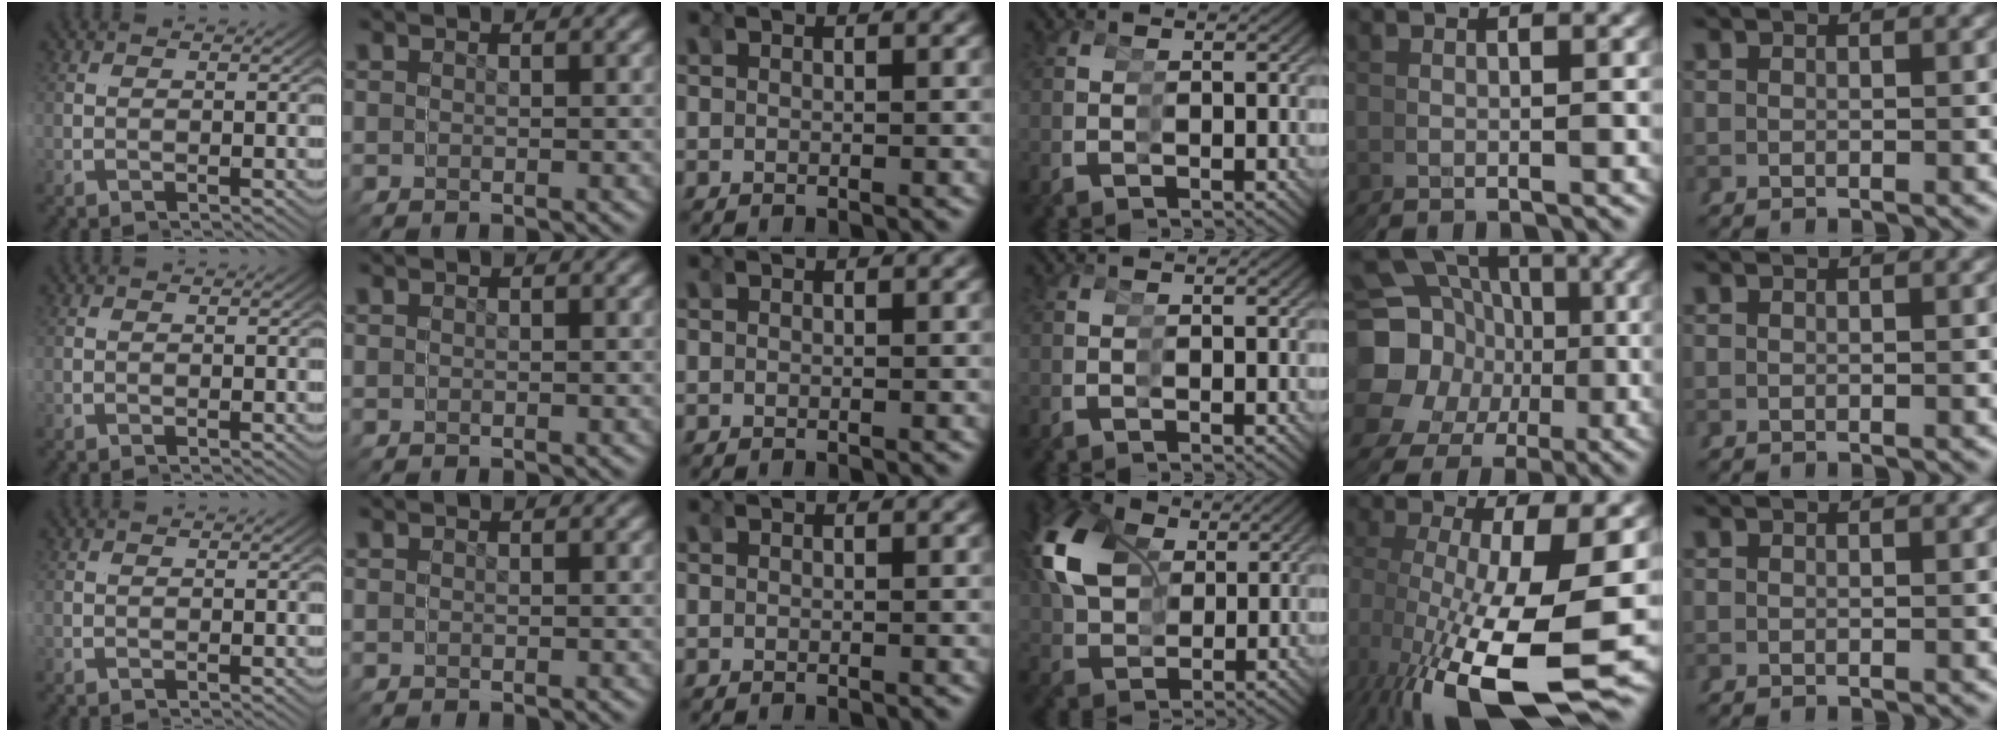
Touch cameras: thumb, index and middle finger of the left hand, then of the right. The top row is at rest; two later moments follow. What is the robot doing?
{"motion": "grasp_and_lifting", "object": "scissors"}